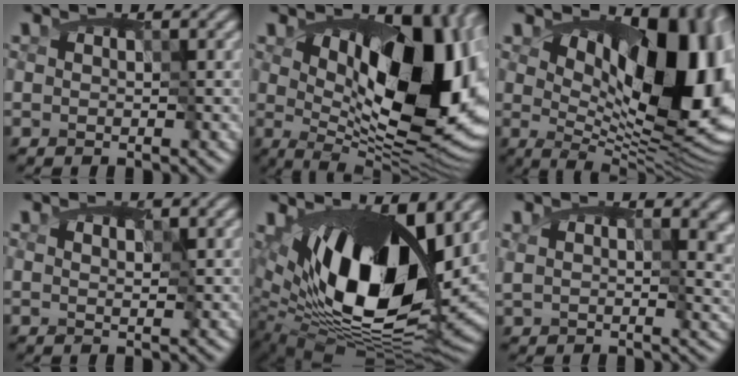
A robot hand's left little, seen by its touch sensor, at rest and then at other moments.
{"total": 14.7, "force": [2.3, 6.9, 12.8], "torque": [-0.160, -0.016, 0.047]}
{"total": 15.8, "force": [3.0, 8.7, 12.8], "torque": [-0.143, -0.014, 0.063]}
{"total": 1.1, "force": [0.5, 0.5, 0.8], "torque": [-0.013, 0.001, 0.006]}
{"total": 16.0, "force": [2.8, 7.8, 13.6], "torque": [-0.216, -0.009, 0.042]}
{"total": 6.5, "force": [3.2, 3.7, 4.3], "torque": [-0.071, 0.002, 0.055]}